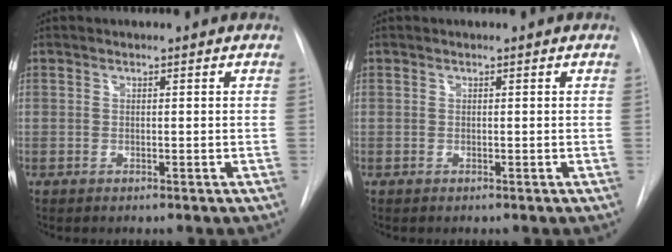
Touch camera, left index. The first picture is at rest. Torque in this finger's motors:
{"motor_torque": [-0.07, 0.07, 0.00, 0.00]}